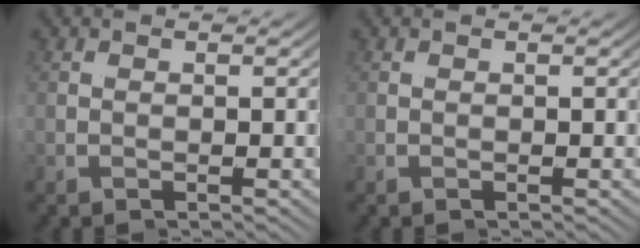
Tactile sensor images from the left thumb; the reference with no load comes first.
{"total": 0.0}